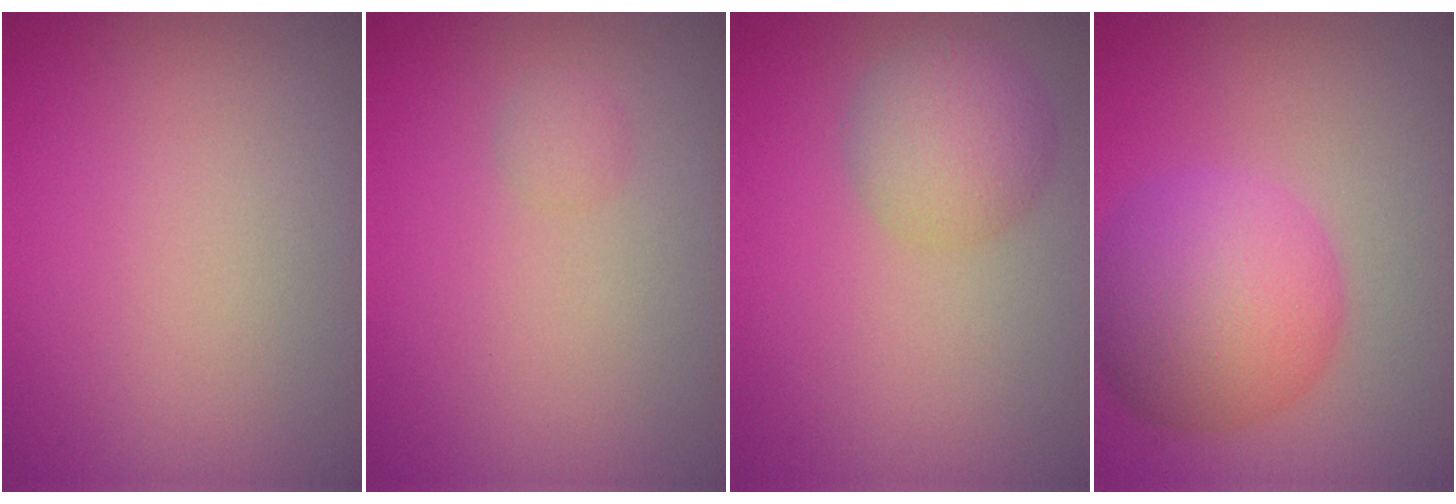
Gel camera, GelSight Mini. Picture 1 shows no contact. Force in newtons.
{"total": 0.8, "press": 0.8, "slide": 0.1}
{"total": 3.6, "press": 3.6, "slide": 0.1}
{"total": 7.9, "press": 7.9, "slide": 0.2}